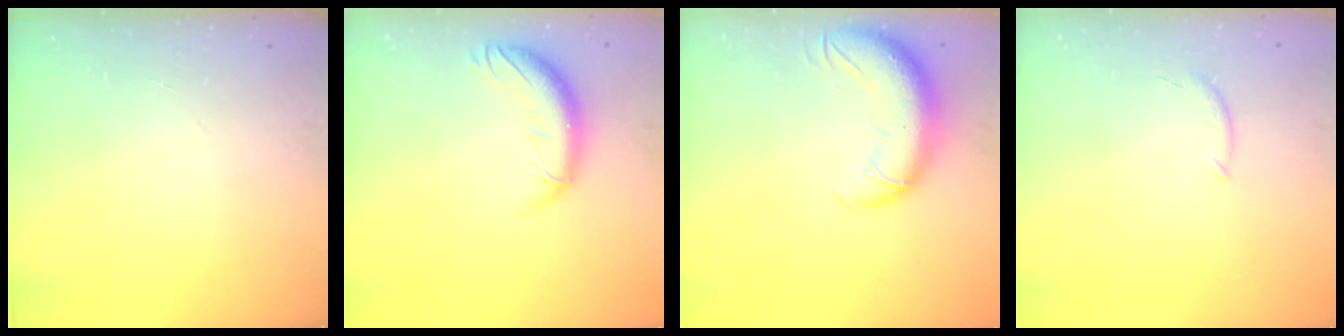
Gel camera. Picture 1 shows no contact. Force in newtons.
{"total": 11.0, "press": 10.8, "slide": 1.9}
{"total": 12.3, "press": 11.9, "slide": 3.0}
{"total": 6.5, "press": 6.4, "slide": 1.4}